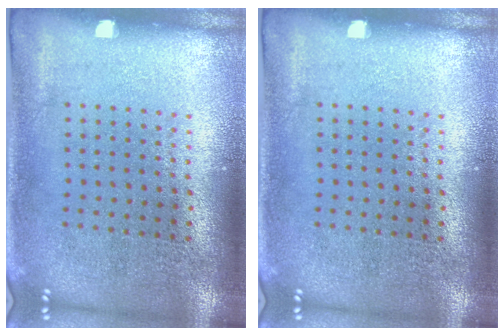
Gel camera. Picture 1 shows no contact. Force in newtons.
{"total": 0.0}